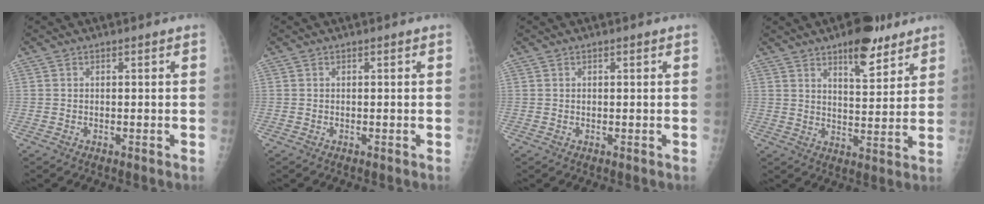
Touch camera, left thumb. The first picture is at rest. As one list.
[{"total": 0.0}, {"total": 0.8, "force": [0.3, 0.3, 0.7], "torque": [-0.009, 0.005, 0.005]}, {"total": 10.1, "force": [6.7, 3.7, 6.6], "torque": [-0.075, -0.039, 0.099]}]